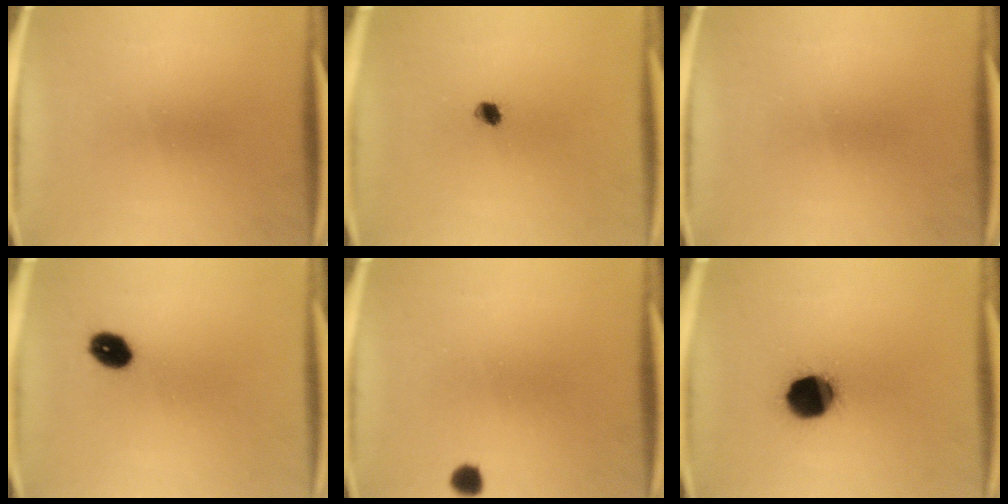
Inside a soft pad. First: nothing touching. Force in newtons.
{"total": 2.1}
{"total": 0.0}
{"total": 5.3}
{"total": 2.1}
{"total": 13.2}